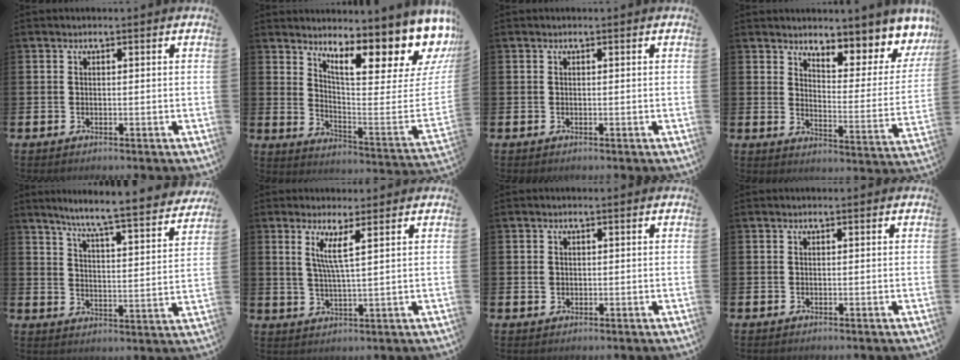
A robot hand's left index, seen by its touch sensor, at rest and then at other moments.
{"total": 11.2, "force": [8.6, 3.1, 6.4], "torque": [-0.107, -0.094, 0.136]}
{"total": 0.0}
{"total": 6.5, "force": [6.3, 1.4, 1.0], "torque": [-0.024, -0.066, 0.102]}
{"total": 6.9, "force": [6.3, -0.3, 2.8], "torque": [-0.072, -0.055, 0.101]}
{"total": 3.9, "force": [2.4, -0.3, 3.1], "torque": [-0.066, -0.010, 0.039]}
{"total": 1.1, "force": [0.3, 1.0, 0.4], "torque": [-0.007, 0.009, 0.003]}
{"total": 0.0}